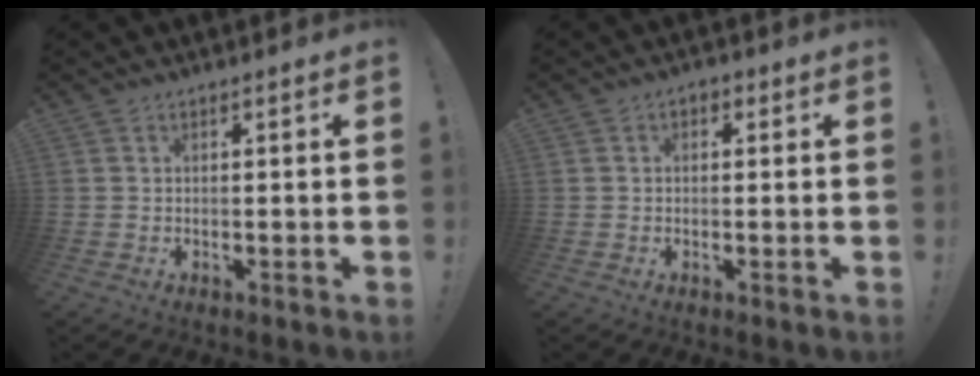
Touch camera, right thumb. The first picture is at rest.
{"total": 1.7, "force": [-0.3, 1.4, 0.8], "torque": [-0.007, 0.005, -0.008]}